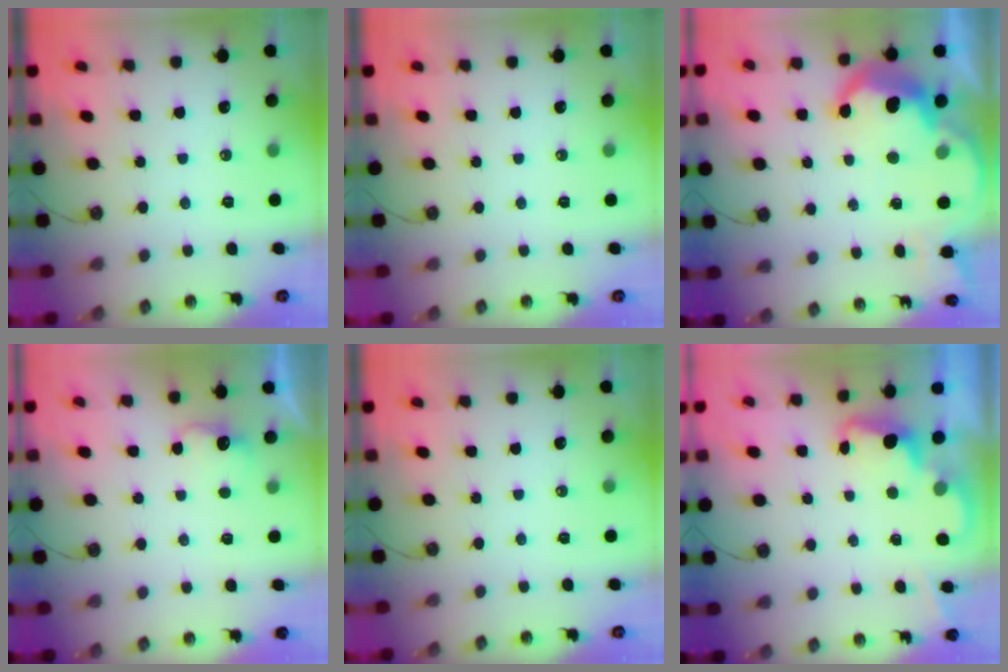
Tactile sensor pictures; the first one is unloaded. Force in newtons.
{"total": 0.0}
{"total": 14.8, "press": 14.8, "slide": 1.0}
{"total": 2.7, "press": 2.6, "slide": 0.9}
{"total": 0.0}
{"total": 2.3, "press": 2.2, "slide": 0.5}